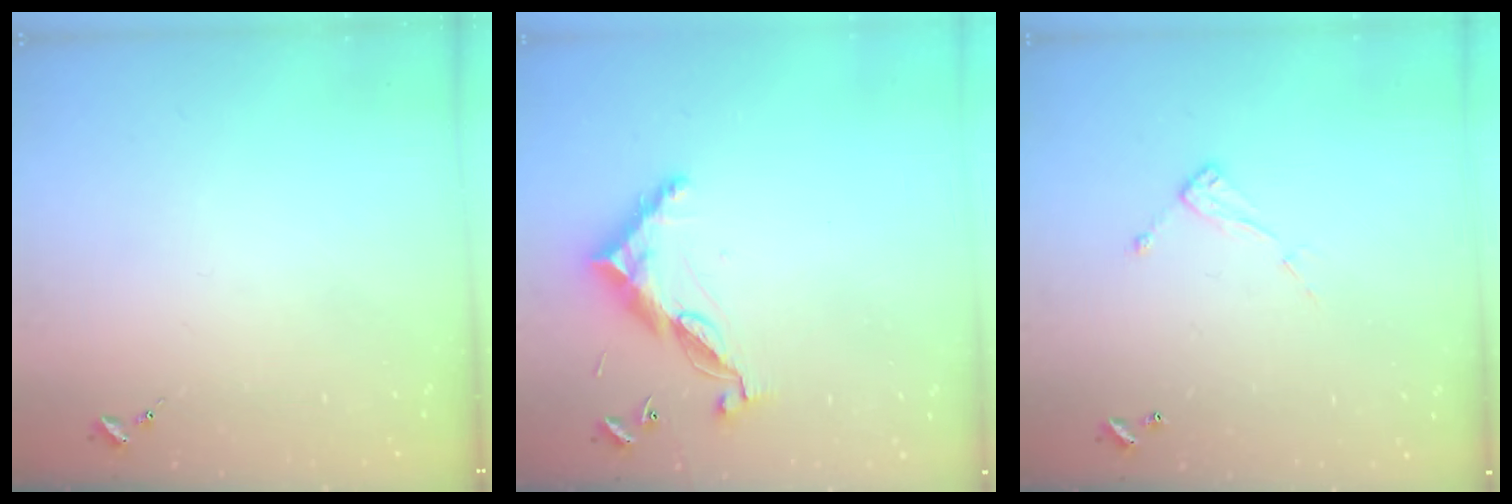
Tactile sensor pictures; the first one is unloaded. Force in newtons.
{"total": 10.4, "press": 10.4, "slide": 0.4}
{"total": 7.1, "press": 7.1, "slide": 0.3}